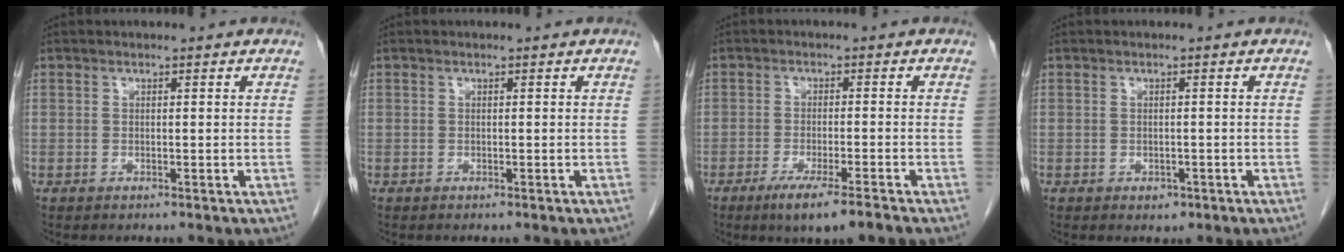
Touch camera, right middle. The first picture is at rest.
{"total": 0.0}
{"total": 6.4, "force": [-4.3, -0.1, 4.7], "torque": [-0.075, -0.015, -0.072]}
{"total": 1.3, "force": [-0.6, 0.9, 0.6], "torque": [-0.009, 0.002, -0.003]}